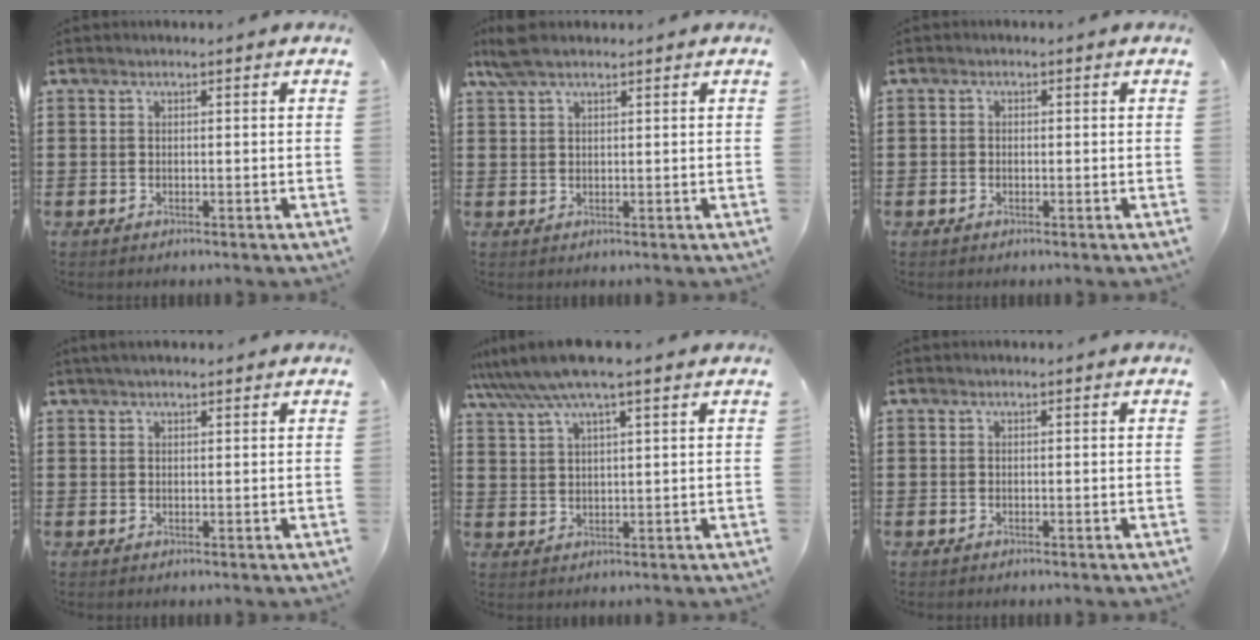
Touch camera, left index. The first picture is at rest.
{"total": 3.7, "force": [2.6, 1.0, 2.3], "torque": [-0.052, 0.005, 0.049]}
{"total": 0.7, "force": [-0.4, 0.6, 0.3], "torque": [-0.007, 0.001, -0.007]}
{"total": 1.4, "force": [1.2, 0.3, 0.7], "torque": [-0.015, 0.003, 0.023]}
{"total": 7.0, "force": [5.5, 0.4, 4.4], "torque": [-0.100, -0.011, 0.097]}
{"total": 0.0}